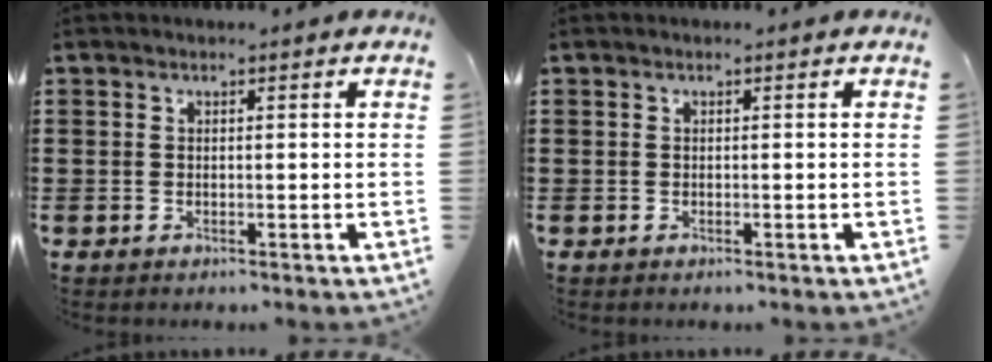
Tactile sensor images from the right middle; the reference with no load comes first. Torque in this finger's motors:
{"motor_torque": [-0.29, -0.14, -0.01, -0.01]}